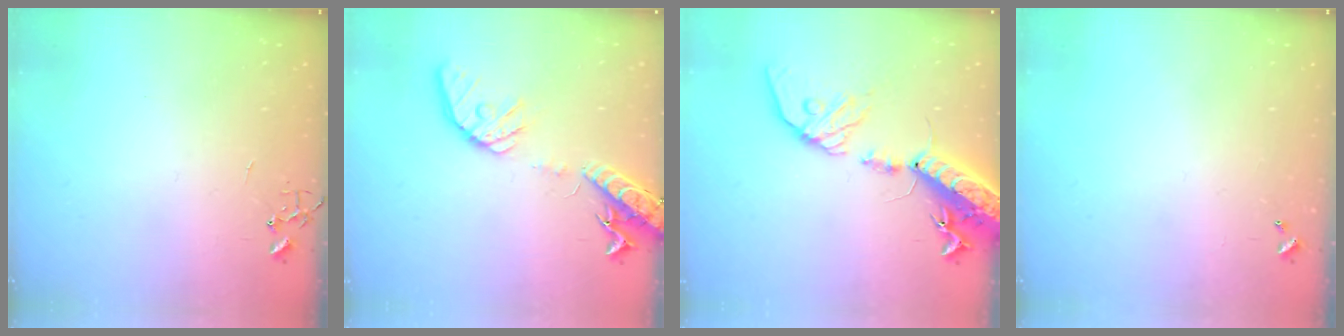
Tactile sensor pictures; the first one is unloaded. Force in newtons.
{"total": 16.0, "press": 15.8, "slide": 2.5}
{"total": 19.5, "press": 19.0, "slide": 4.4}
{"total": 0.0}